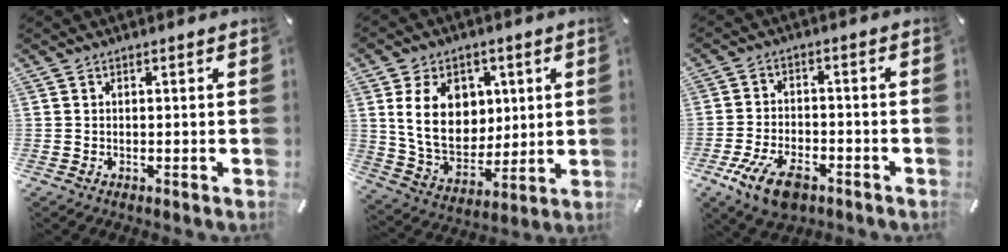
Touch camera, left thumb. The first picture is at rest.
{"total": 14.9, "force": [3.7, 11.7, 8.6], "torque": [-0.166, -0.005, 0.068]}
{"total": 9.8, "force": [-5.2, 5.2, 6.4], "torque": [-0.141, 0.015, -0.096]}